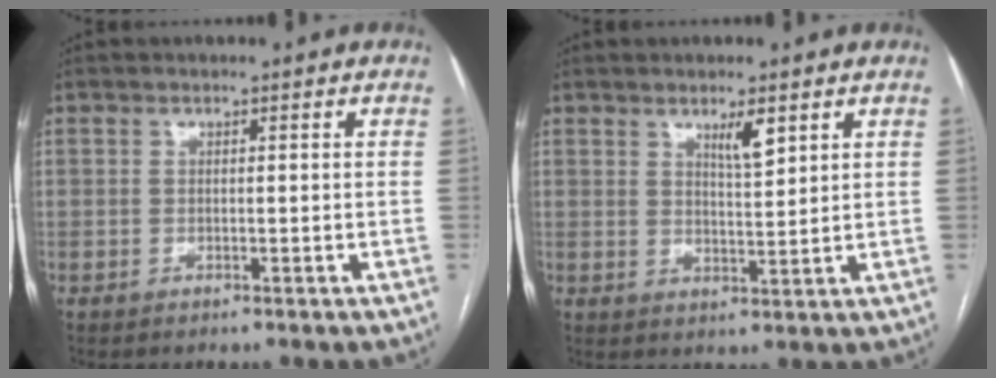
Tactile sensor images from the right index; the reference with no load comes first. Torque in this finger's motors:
{"motor_torque": [0.22, 0.14, 0.05, 0.04]}